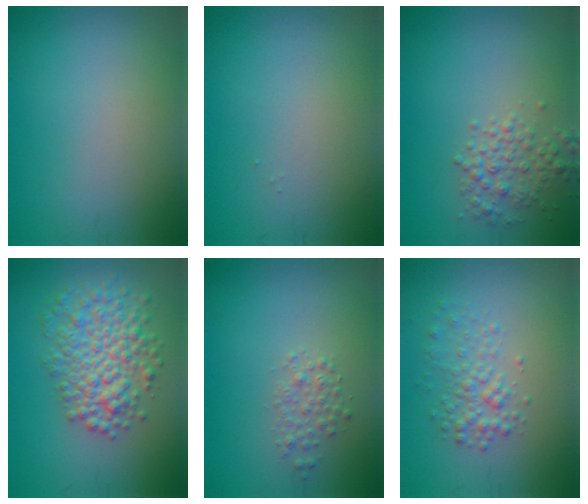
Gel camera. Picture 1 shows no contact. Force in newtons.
{"total": 0.0}
{"total": 2.5, "press": 2.5, "slide": 0.1}
{"total": 5.9, "press": 5.9, "slide": 0.2}
{"total": 1.6, "press": 1.6, "slide": 0.0}
{"total": 2.5, "press": 2.5, "slide": 0.1}